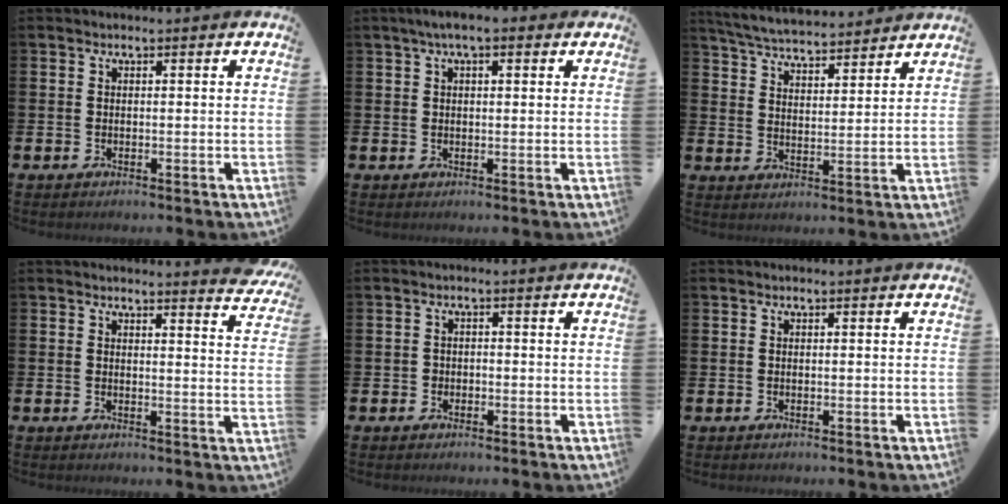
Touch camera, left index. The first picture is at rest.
{"total": 3.7, "force": [2.4, 1.4, 2.5], "torque": [-0.042, 0.002, 0.040]}
{"total": 5.8, "force": [5.7, 0.6, 0.8], "torque": [-0.039, -0.035, 0.102]}
{"total": 3.1, "force": [3.1, -0.2, 0.1], "torque": [0.016, -0.029, 0.051]}
{"total": 1.2, "force": [-0.6, 1.0, 0.2], "torque": [-0.005, 0.005, -0.015]}
{"total": 0.0}